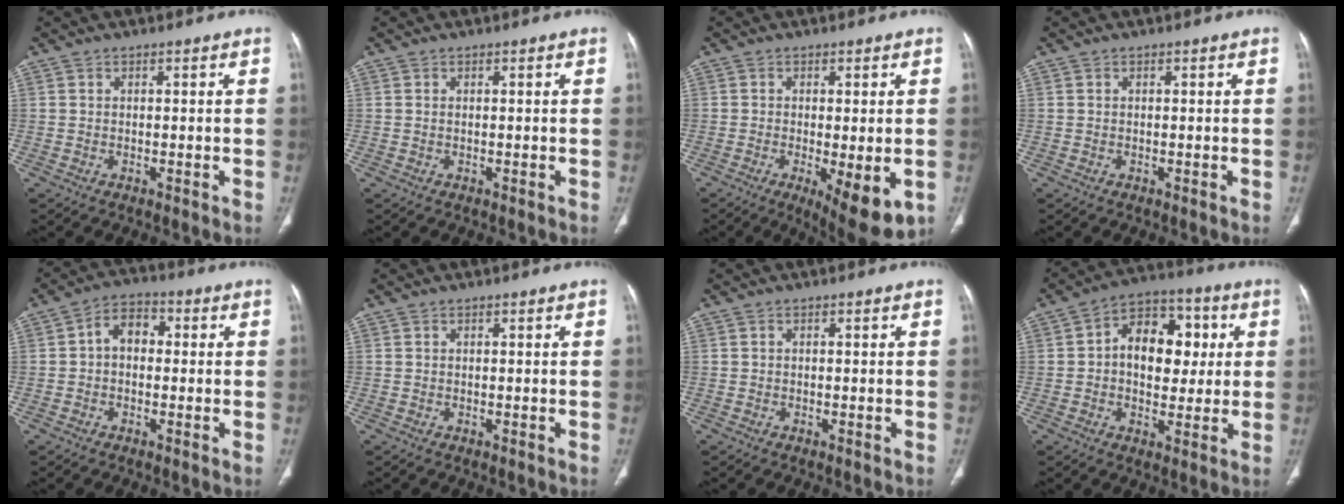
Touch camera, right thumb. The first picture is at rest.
{"total": 0.0}
{"total": 10.0, "force": [-3.2, 3.2, 8.9], "torque": [-0.127, -0.021, -0.042]}
{"total": 0.0}
{"total": 6.1, "force": [0.3, 4.3, 4.3], "torque": [-0.054, 0.021, -0.007]}
{"total": 0.0}
{"total": 0.0}
{"total": 14.0, "force": [1.8, 9.6, 10.0], "torque": [-0.105, 0.019, 0.020]}